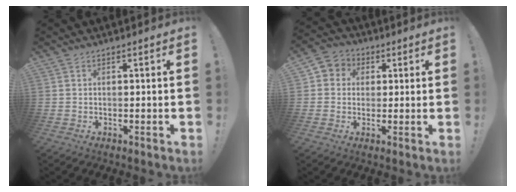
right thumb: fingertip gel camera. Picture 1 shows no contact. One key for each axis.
{"total": 5.4, "fx": 0.0, "fy": 5.2, "fz": 1.5, "tx": -0.019, "ty": 0.010, "tz": 0.003}